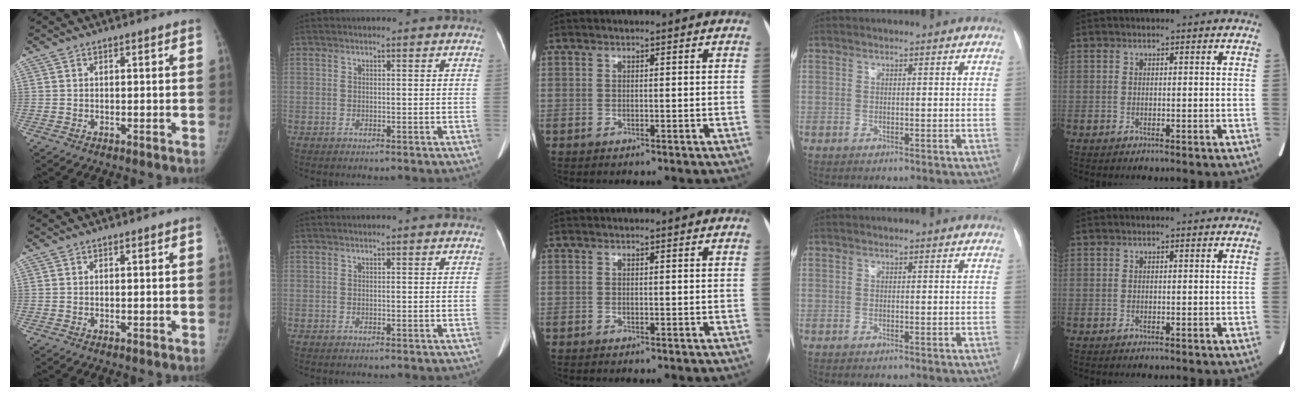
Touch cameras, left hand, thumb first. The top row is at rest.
{}